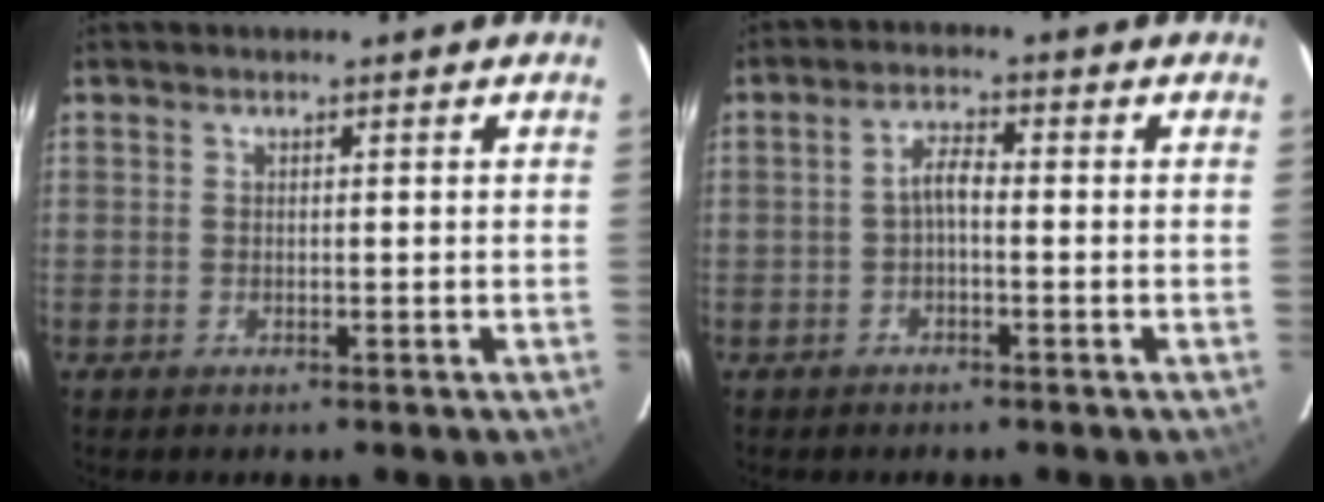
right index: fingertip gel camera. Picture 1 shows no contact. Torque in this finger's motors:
{"motor_torque": [0.49, -0.19, 0.29, 0.08]}